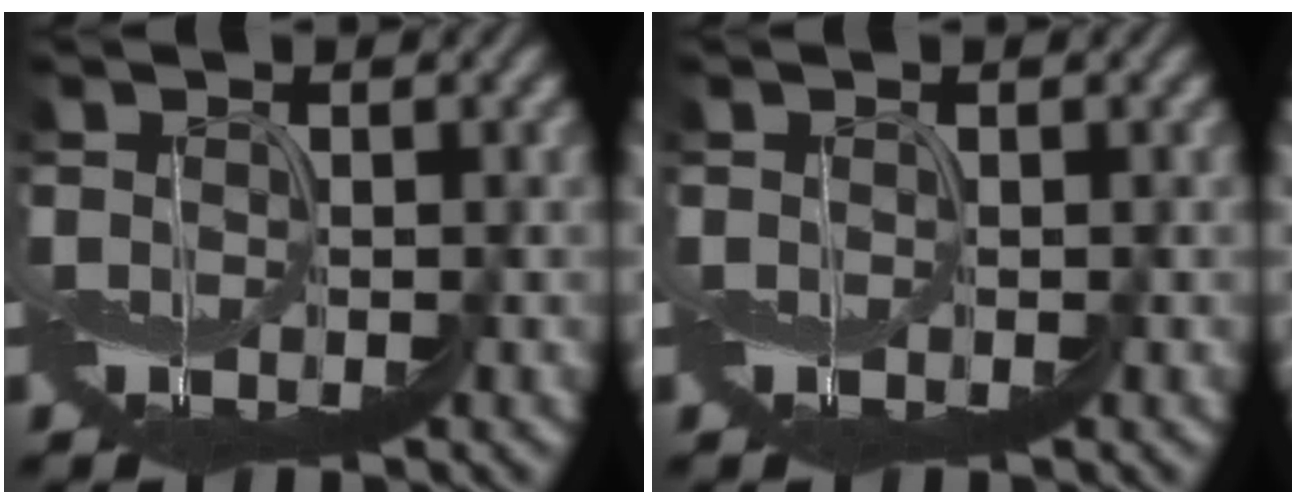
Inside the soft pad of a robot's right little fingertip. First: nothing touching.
{"total": 0.0}